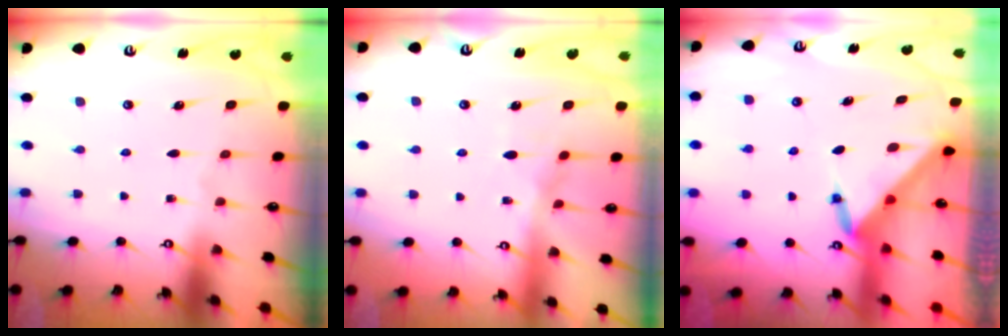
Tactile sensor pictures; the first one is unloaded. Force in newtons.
{"total": 6.8, "press": 6.8, "slide": 0.8}
{"total": 3.5, "press": 3.5, "slide": 0.2}